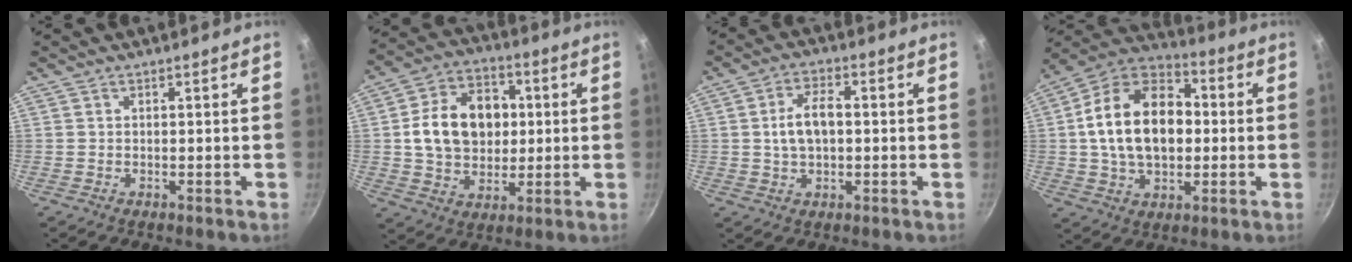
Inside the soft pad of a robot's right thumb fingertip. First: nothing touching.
{"total": 16.3, "force": [1.7, 12.4, 10.5], "torque": [-0.140, 0.017, 0.024]}
{"total": 7.4, "force": [0.3, 4.1, 6.1], "torque": [-0.099, 0.019, 0.003]}
{"total": 19.9, "force": [0.8, 13.3, 14.8], "torque": [-0.221, 0.031, 0.002]}